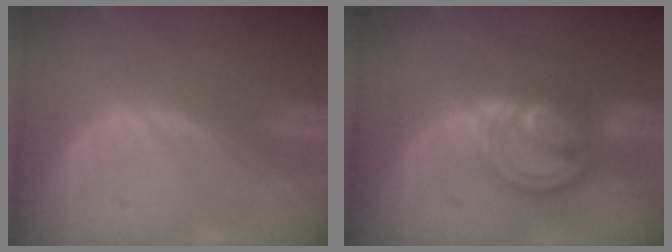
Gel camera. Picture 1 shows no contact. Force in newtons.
{"total": 7.9, "press": 6.8, "slide": 4.1}